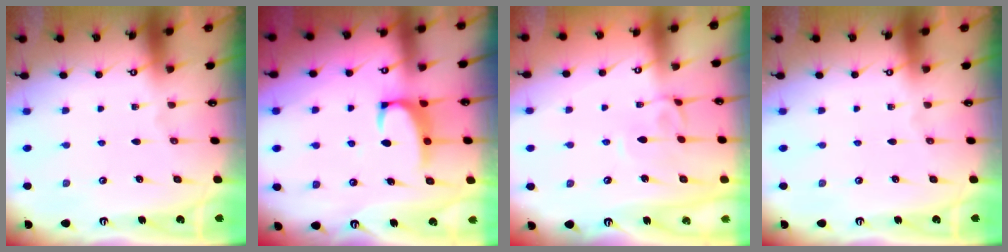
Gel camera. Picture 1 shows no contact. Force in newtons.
{"total": 2.5, "press": 2.4, "slide": 0.8}
{"total": 3.0, "press": 3.0, "slide": 0.4}
{"total": 0.0}